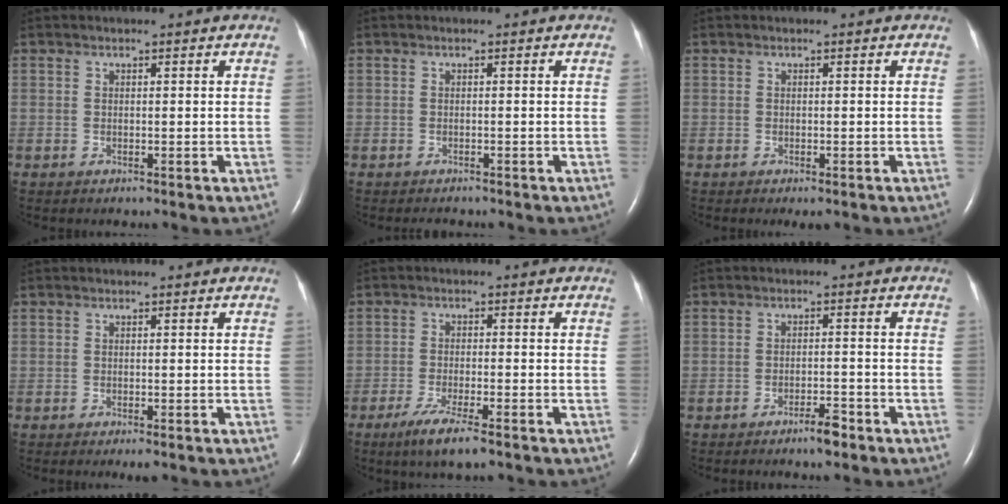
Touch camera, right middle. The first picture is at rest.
{"total": 1.3, "force": [-1.2, 0.3, 0.4], "torque": [-0.009, -0.003, -0.013]}
{"total": 0.9, "force": [-0.6, 0.2, 0.7], "torque": [-0.010, -0.003, -0.005]}
{"total": 1.0, "force": [-0.6, 0.1, 0.8], "torque": [-0.013, -0.004, -0.008]}
{"total": 6.0, "force": [-3.9, 0.5, 4.6], "torque": [-0.095, -0.016, -0.066]}
{"total": 2.9, "force": [-2.2, 0.4, 1.8], "torque": [-0.033, 0.000, -0.038]}